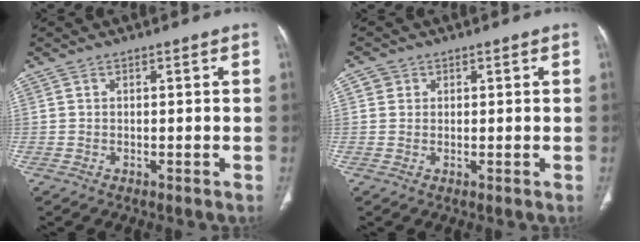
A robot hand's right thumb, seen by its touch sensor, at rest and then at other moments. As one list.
[{"total": 2.0, "force": [0.6, 1.9, 0.4], "torque": [0.006, 0.000, 0.006]}]